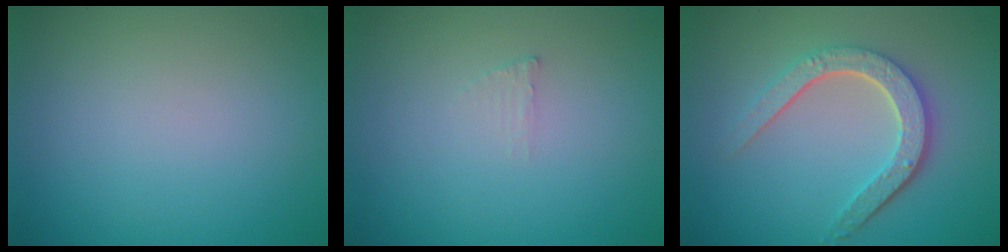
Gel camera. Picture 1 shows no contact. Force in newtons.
{"total": 0.6, "press": 0.6, "slide": 0.1}
{"total": 4.7, "press": 3.6, "slide": 3.0}